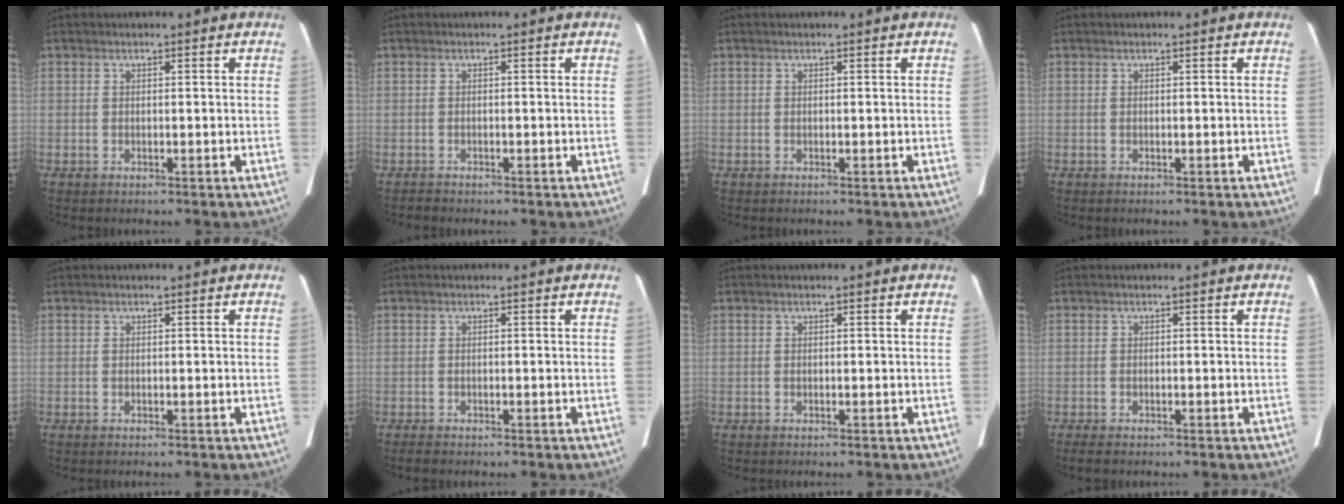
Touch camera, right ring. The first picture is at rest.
{"total": 0.7, "force": [-0.7, 0.1, 0.0], "torque": [-0.007, -0.003, -0.013]}
{"total": 0.0}
{"total": 0.0}
{"total": 0.0}
{"total": 1.0, "force": [-0.8, 0.2, 0.4], "torque": [-0.017, -0.004, -0.012]}
{"total": 0.0}
{"total": 1.6, "force": [-1.2, 0.5, 0.9], "torque": [-0.021, -0.005, -0.014]}